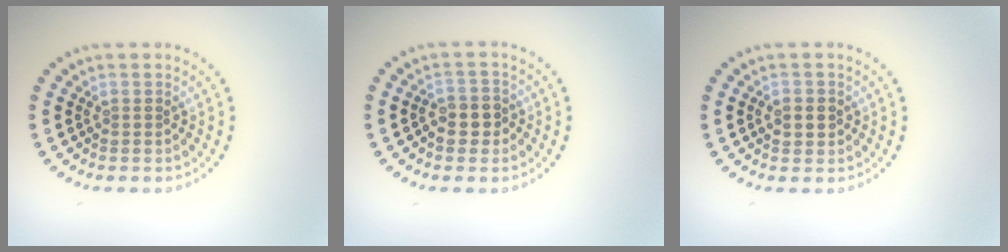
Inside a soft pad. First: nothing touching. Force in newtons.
{"total": 2.4, "press": 2.3, "slide": 0.7}
{"total": 1.9, "press": 1.9, "slide": 0.2}